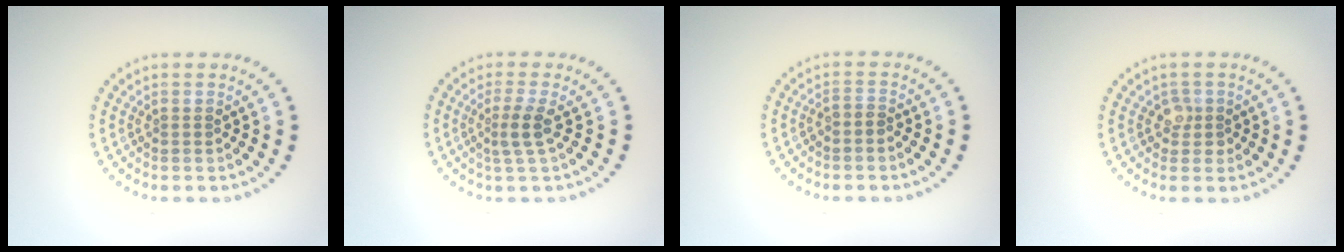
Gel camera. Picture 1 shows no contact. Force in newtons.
{"total": 2.0, "press": 1.5, "slide": 1.3}
{"total": 0.9, "press": 0.5, "slide": 0.8}
{"total": 1.5, "press": 1.3, "slide": 0.8}